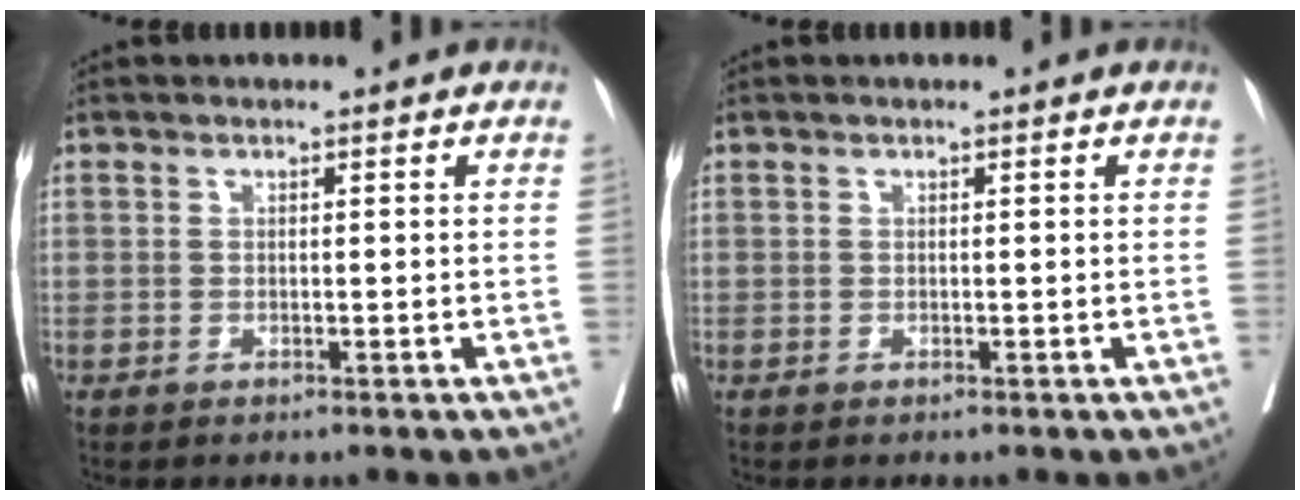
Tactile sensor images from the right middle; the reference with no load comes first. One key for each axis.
{"total": 0.0}